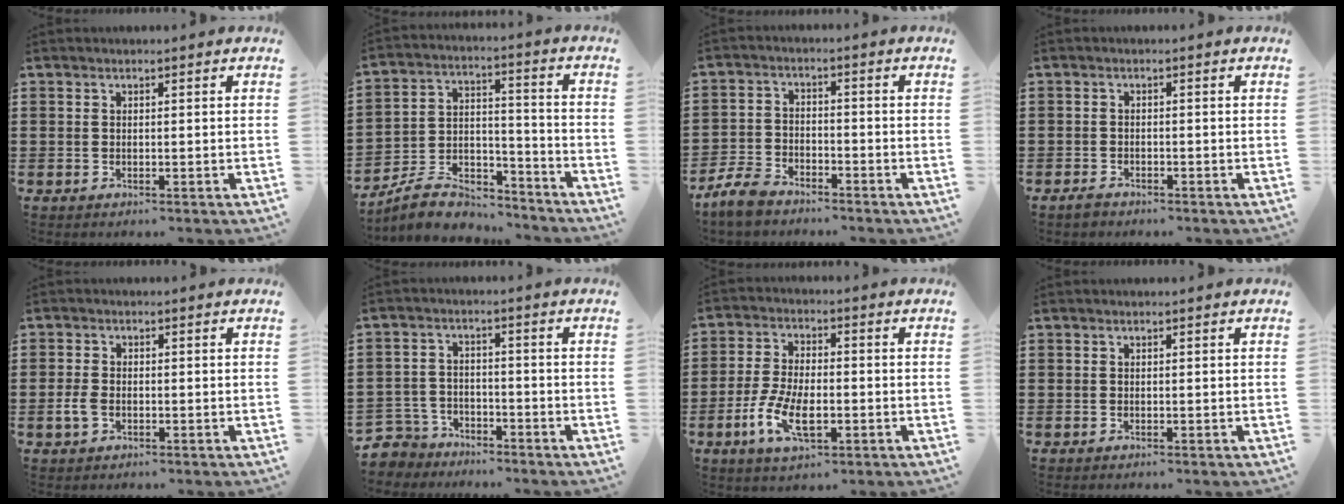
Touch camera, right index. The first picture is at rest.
{"total": 8.1, "force": [-7.2, 2.8, 2.4], "torque": [-0.051, 0.020, -0.138]}
{"total": 4.6, "force": [-4.1, 1.4, 1.5], "torque": [-0.057, 0.001, -0.091]}
{"total": 1.2, "force": [-1.1, 0.3, 0.2], "torque": [-0.008, -0.001, -0.024]}
{"total": 2.5, "force": [-0.8, 1.4, 1.9], "torque": [-0.052, -0.008, -0.017]}
{"total": 4.5, "force": [-4.1, 1.9, 0.1], "torque": [-0.034, -0.001, -0.093]}
{"total": 8.1, "force": [-2.9, 3.4, 6.8], "torque": [-0.159, -0.012, -0.058]}
{"total": 0.0}